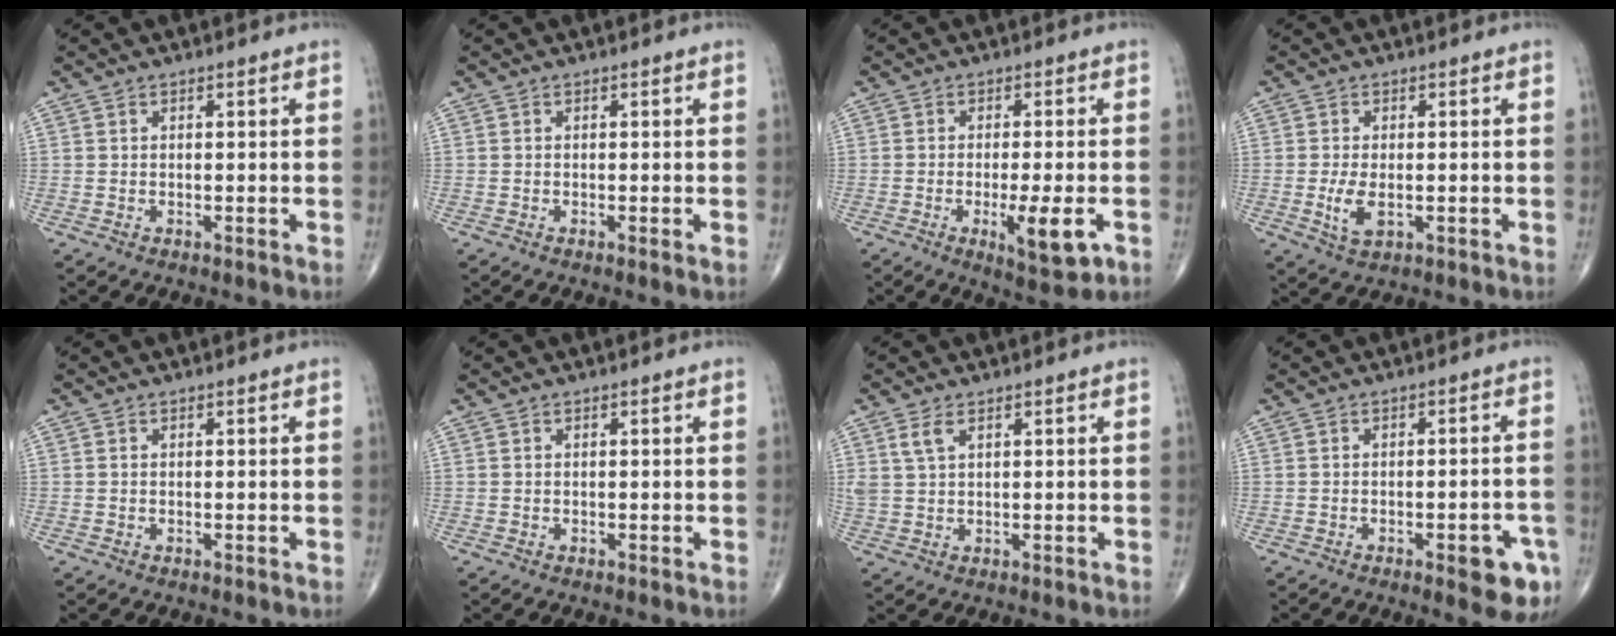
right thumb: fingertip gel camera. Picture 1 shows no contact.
{"total": 0.6, "force": [-0.1, 0.0, 0.6], "torque": [-0.015, -0.003, -0.003]}
{"total": 7.9, "force": [-2.6, 1.9, 7.2], "torque": [-0.112, -0.010, -0.035]}
{"total": 4.2, "force": [-0.7, 2.1, 3.6], "torque": [-0.073, -0.008, -0.009]}
{"total": 0.0}
{"total": 0.0}
{"total": 3.1, "force": [1.6, 1.5, 2.2], "torque": [-0.051, 0.001, 0.040]}
{"total": 7.1, "force": [-3.3, 2.5, 5.8], "torque": [-0.049, 0.015, -0.036]}